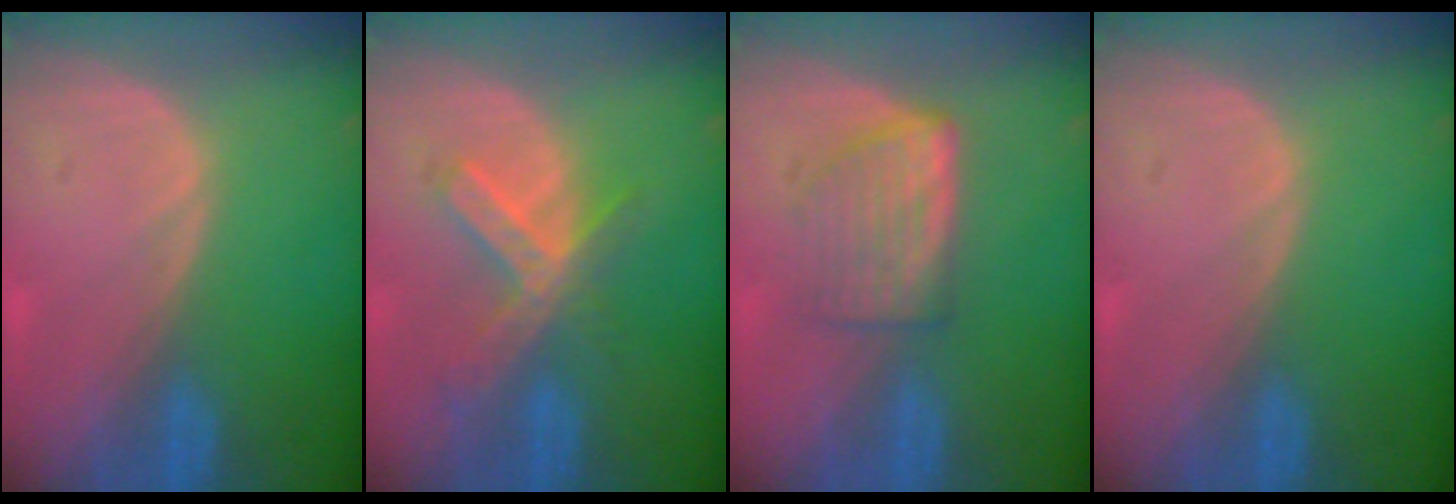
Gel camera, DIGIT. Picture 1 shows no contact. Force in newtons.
{"total": 6.6, "press": 5.8, "slide": 3.1}
{"total": 5.9, "press": 5.3, "slide": 2.6}
{"total": 0.0}